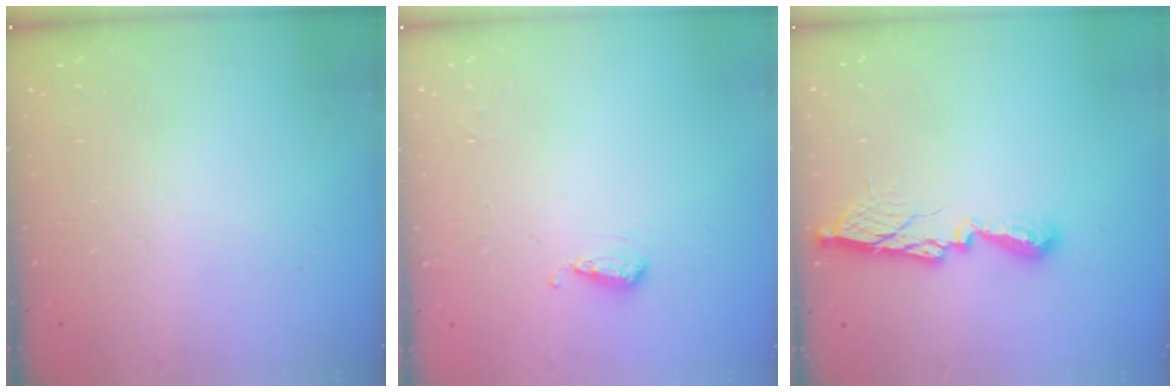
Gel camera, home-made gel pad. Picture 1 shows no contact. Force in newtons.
{"total": 5.2, "press": 5.1, "slide": 0.9}
{"total": 11.0, "press": 11.0, "slide": 0.4}